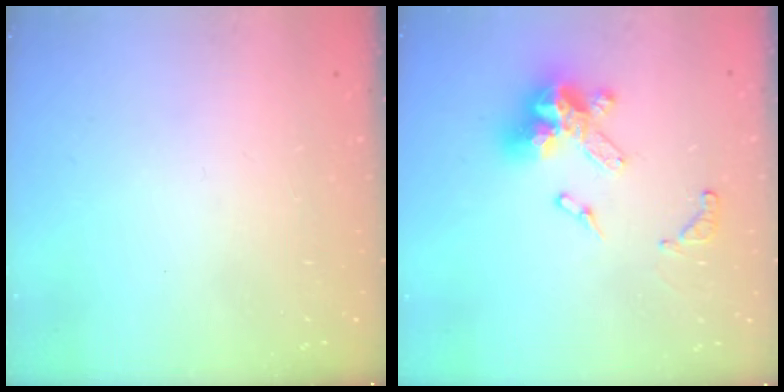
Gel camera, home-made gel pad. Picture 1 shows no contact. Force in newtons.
{"total": 14.8, "press": 14.8, "slide": 1.2}